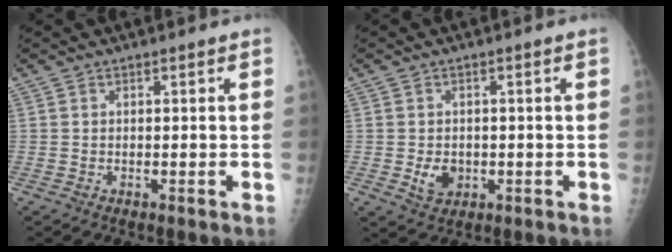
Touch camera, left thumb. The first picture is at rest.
{"total": 4.2, "force": [-0.9, 3.2, 2.6], "torque": [-0.028, 0.003, -0.007]}